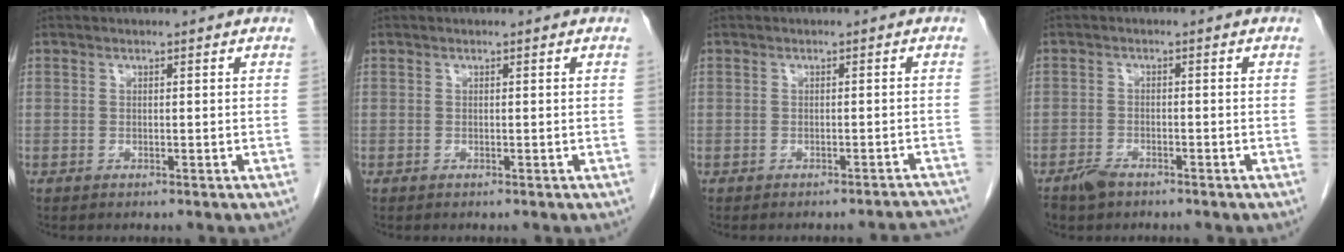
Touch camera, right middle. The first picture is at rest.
{"total": 0.0}
{"total": 5.7, "force": [-5.6, 0.4, 1.0], "torque": [0.000, -0.002, -0.056]}
{"total": 2.8, "force": [-2.1, 1.1, 1.4], "torque": [-0.031, -0.002, -0.034]}